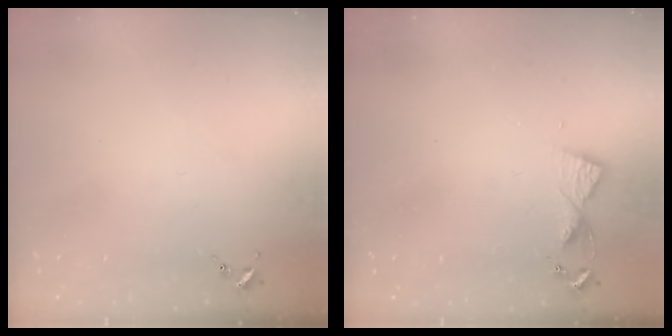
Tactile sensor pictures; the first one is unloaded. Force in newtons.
{"total": 5.5, "press": 5.4, "slide": 0.6}